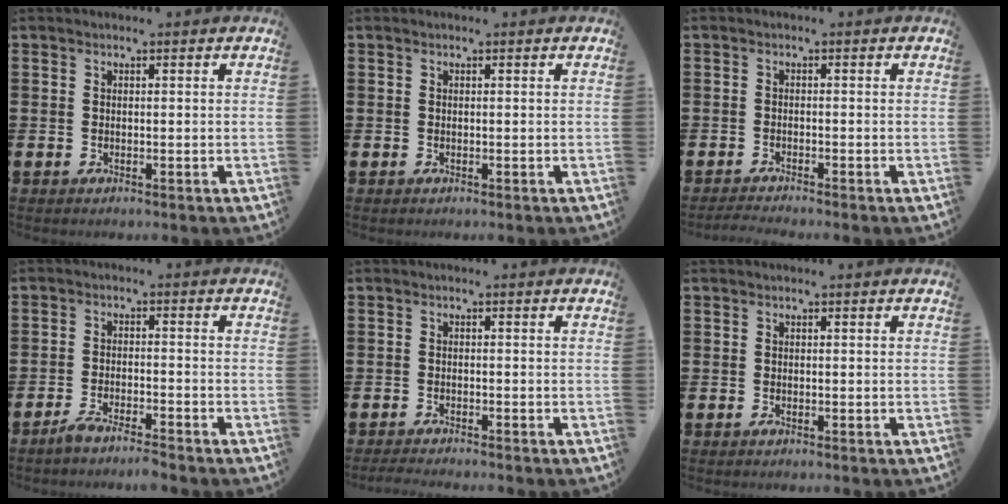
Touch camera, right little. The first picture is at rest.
{"total": 0.0}
{"total": 1.2, "force": [-1.1, -0.1, 0.4], "torque": [-0.006, 0.000, -0.022]}
{"total": 3.0, "force": [-2.8, 0.0, 1.3], "torque": [-0.029, 0.002, -0.055]}
{"total": 1.2, "force": [-1.2, -0.1, 0.3], "torque": [-0.006, -0.001, -0.023]}
{"total": 0.0}